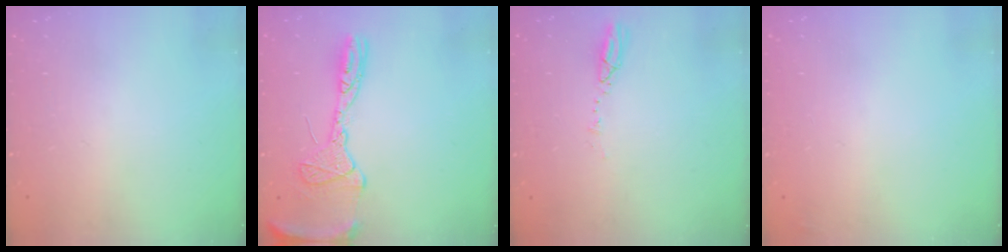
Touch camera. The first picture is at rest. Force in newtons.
{"total": 14.7, "press": 14.6, "slide": 1.4}
{"total": 3.9, "press": 3.8, "slide": 0.4}
{"total": 2.3, "press": 2.2, "slide": 0.8}